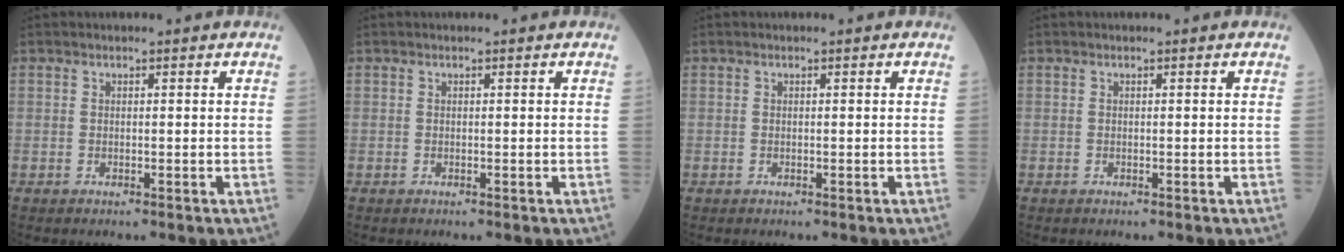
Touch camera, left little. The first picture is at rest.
{"total": 0.0}
{"total": 0.0}
{"total": 0.0}